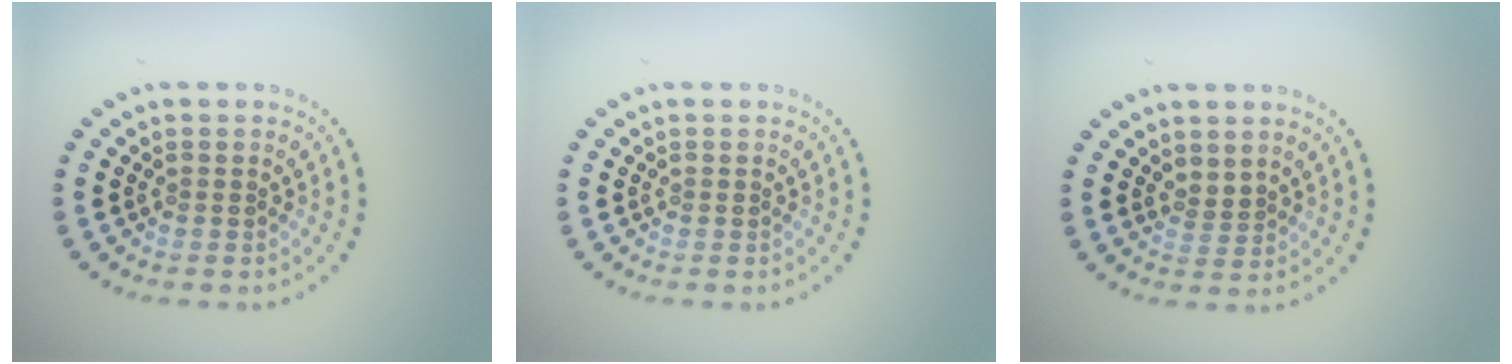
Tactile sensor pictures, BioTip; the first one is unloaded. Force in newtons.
{"total": 0.0}
{"total": 1.0, "press": 0.8, "slide": 0.7}